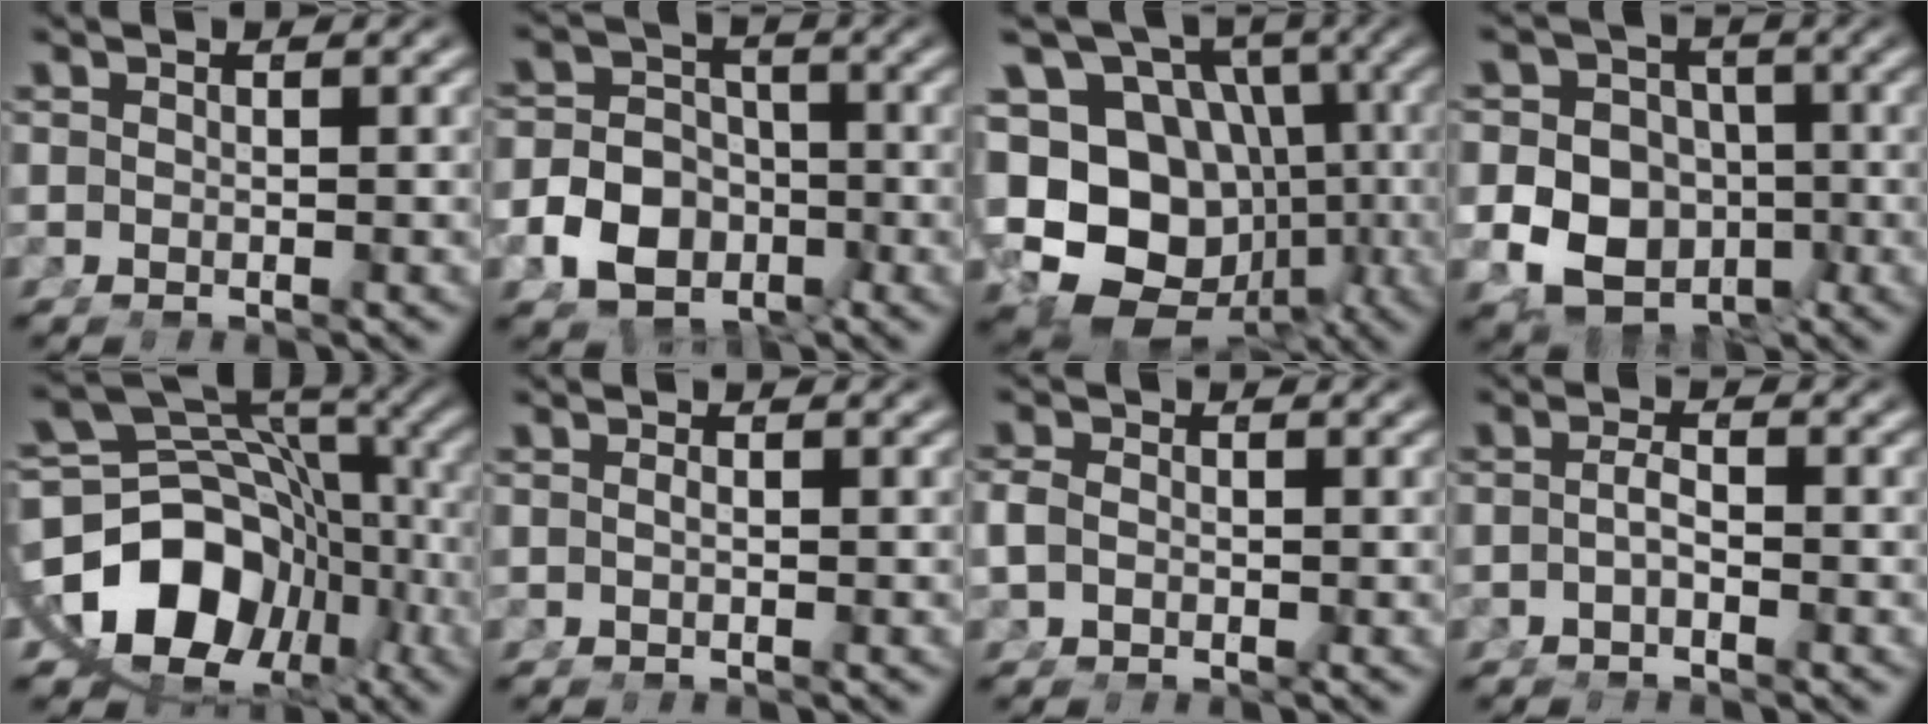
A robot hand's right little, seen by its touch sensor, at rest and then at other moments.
{"total": 9.2, "force": [-3.5, 7.7, 3.7], "torque": [-0.069, -0.027, -0.061]}
{"total": 21.1, "force": [-4.4, 17.4, 11.1], "torque": [-0.230, -0.092, -0.049]}
{"total": 15.0, "force": [-2.7, 13.5, 5.9], "torque": [-0.141, -0.058, -0.044]}
{"total": 20.6, "force": [-4.4, 15.9, 12.4], "torque": [-0.230, -0.062, -0.051]}
{"total": 0.7, "force": [-0.4, -0.3, 0.4], "torque": [-0.009, -0.006, -0.004]}
{"total": 1.4, "force": [-0.5, 0.8, 1.0], "torque": [-0.030, -0.010, -0.001]}
{"total": 1.8, "force": [-1.3, -0.1, 1.3], "torque": [-0.025, -0.009, -0.019]}